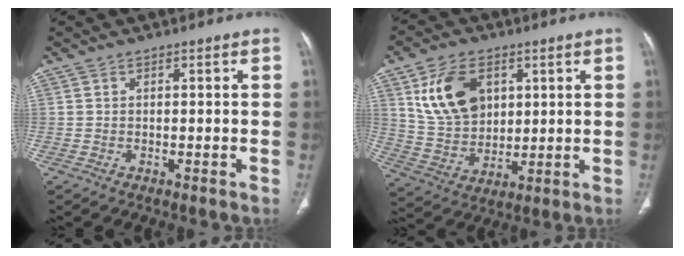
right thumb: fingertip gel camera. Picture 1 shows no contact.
{"total": 13.6, "force": [5.0, 9.2, 8.6], "torque": [-0.130, -0.017, 0.107]}